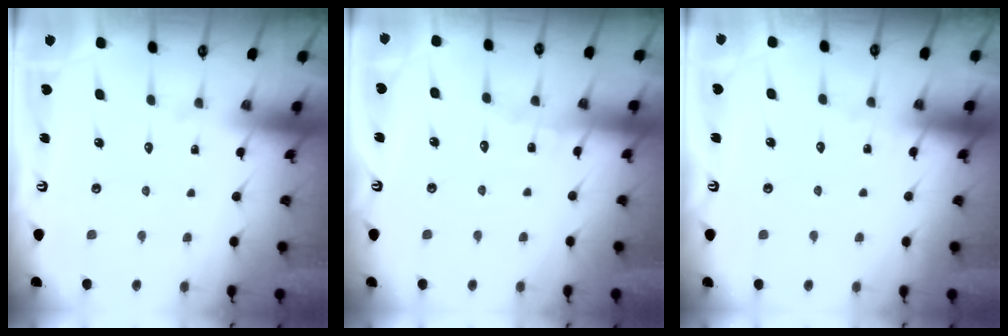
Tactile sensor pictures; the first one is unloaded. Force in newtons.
{"total": 5.3, "press": 5.3, "slide": 0.5}
{"total": 1.5, "press": 1.5, "slide": 0.3}